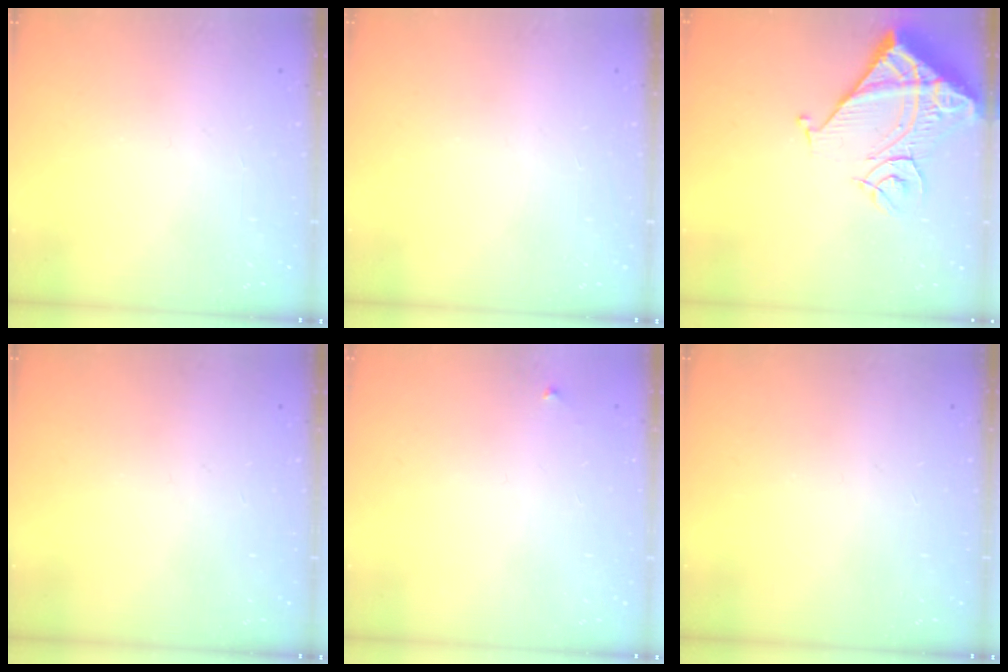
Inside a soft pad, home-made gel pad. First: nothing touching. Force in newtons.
{"total": 0.0}
{"total": 13.6, "press": 13.6, "slide": 1.6}
{"total": 0.0}
{"total": 3.3, "press": 3.3, "slide": 0.5}
{"total": 0.0}